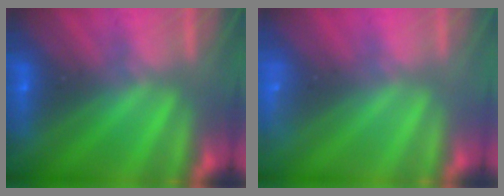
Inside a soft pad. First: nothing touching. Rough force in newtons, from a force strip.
{"total": 2.3}